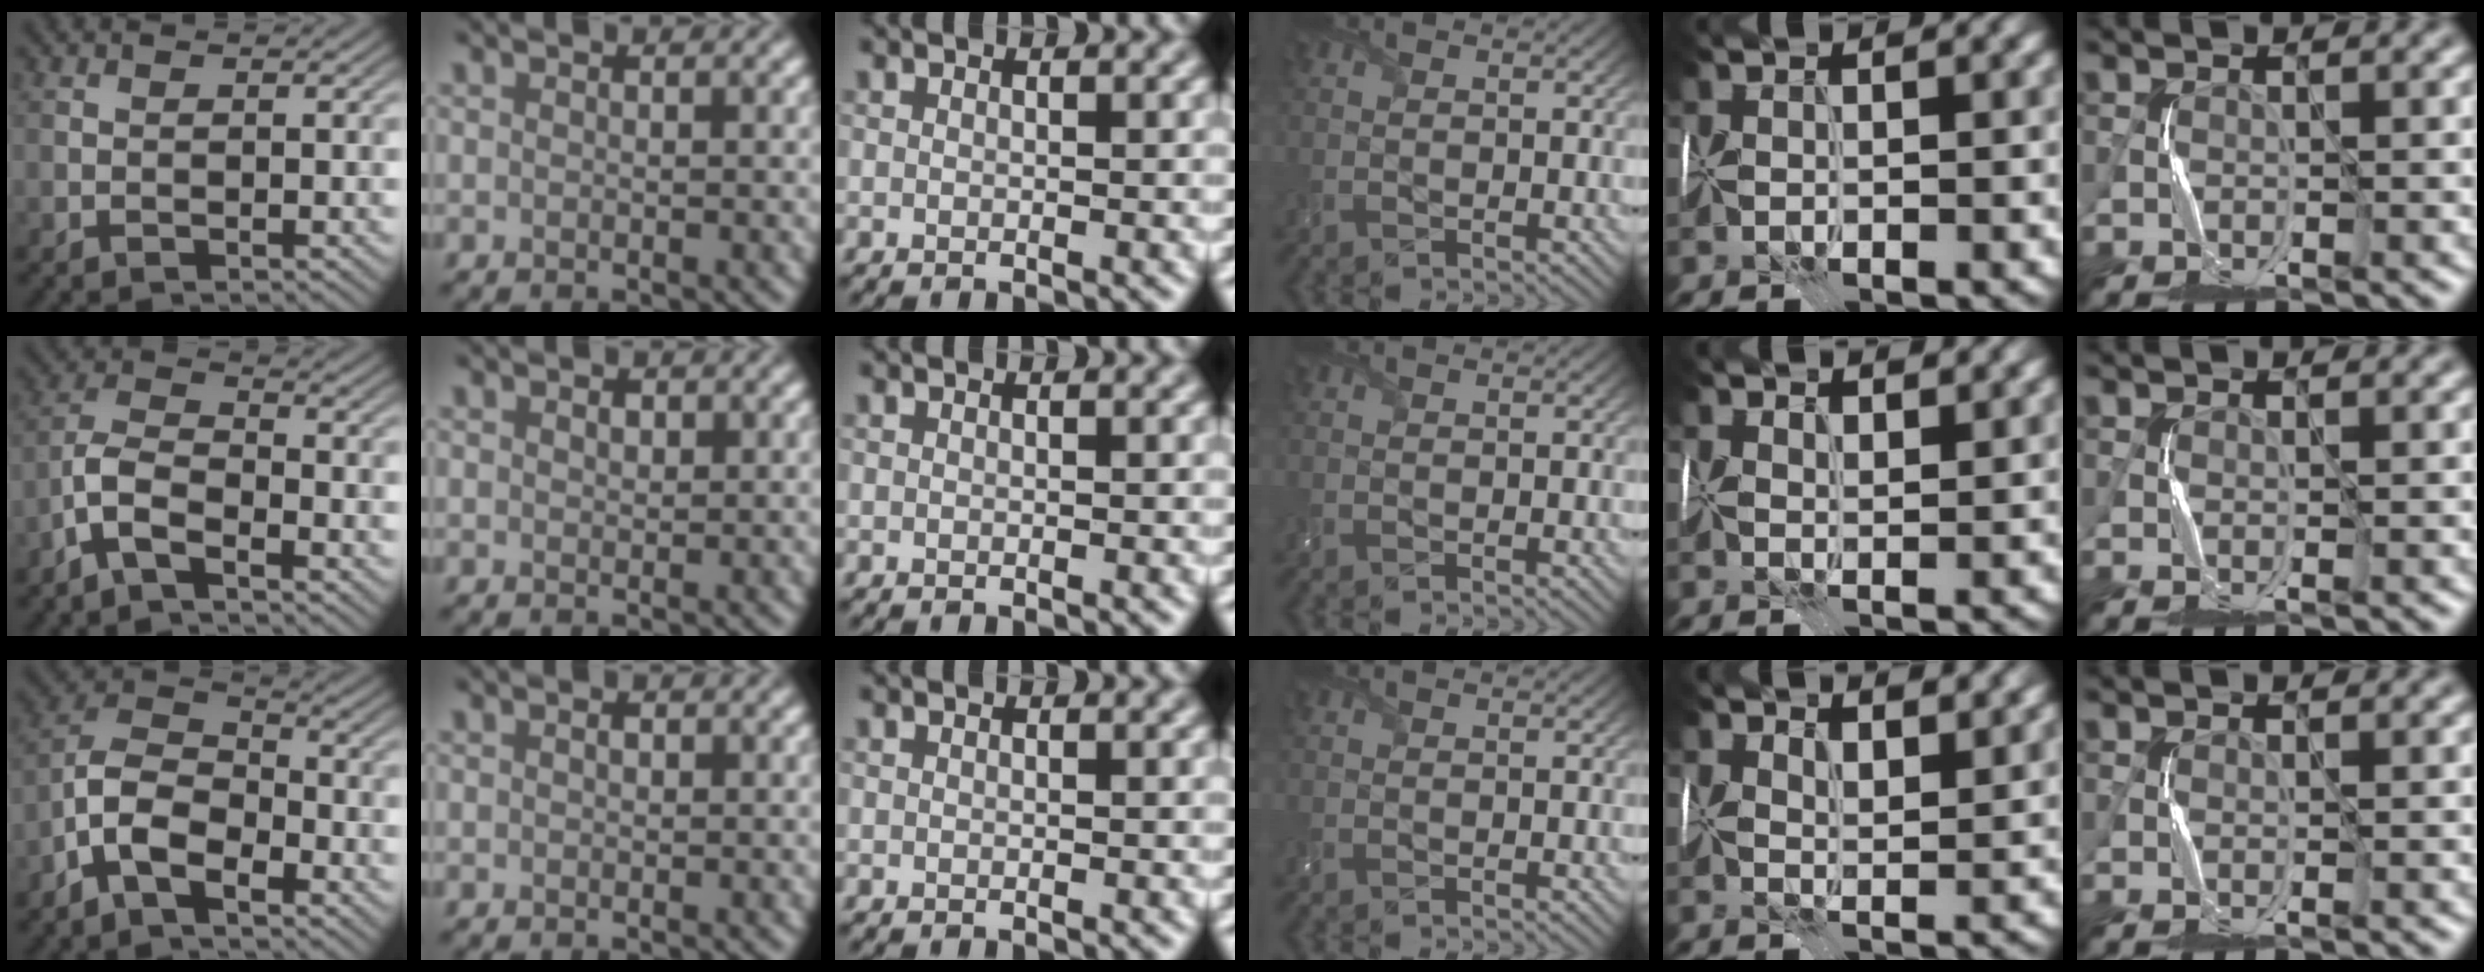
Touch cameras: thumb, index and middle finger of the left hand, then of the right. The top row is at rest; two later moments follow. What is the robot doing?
{"motion": "wrap", "object": "felt sheet"}